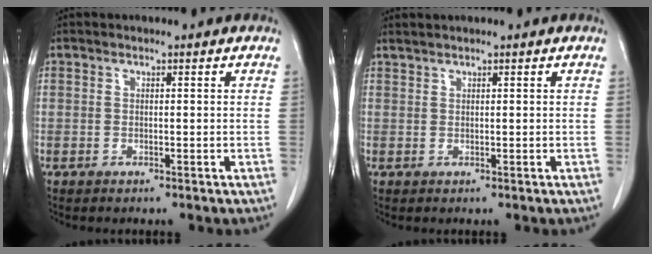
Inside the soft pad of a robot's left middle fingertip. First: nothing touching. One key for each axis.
{"total": 1.1, "fx": 1.0, "fy": -0.2, "fz": 0.2, "tx": -0.006, "ty": 0.006, "tz": 0.026}